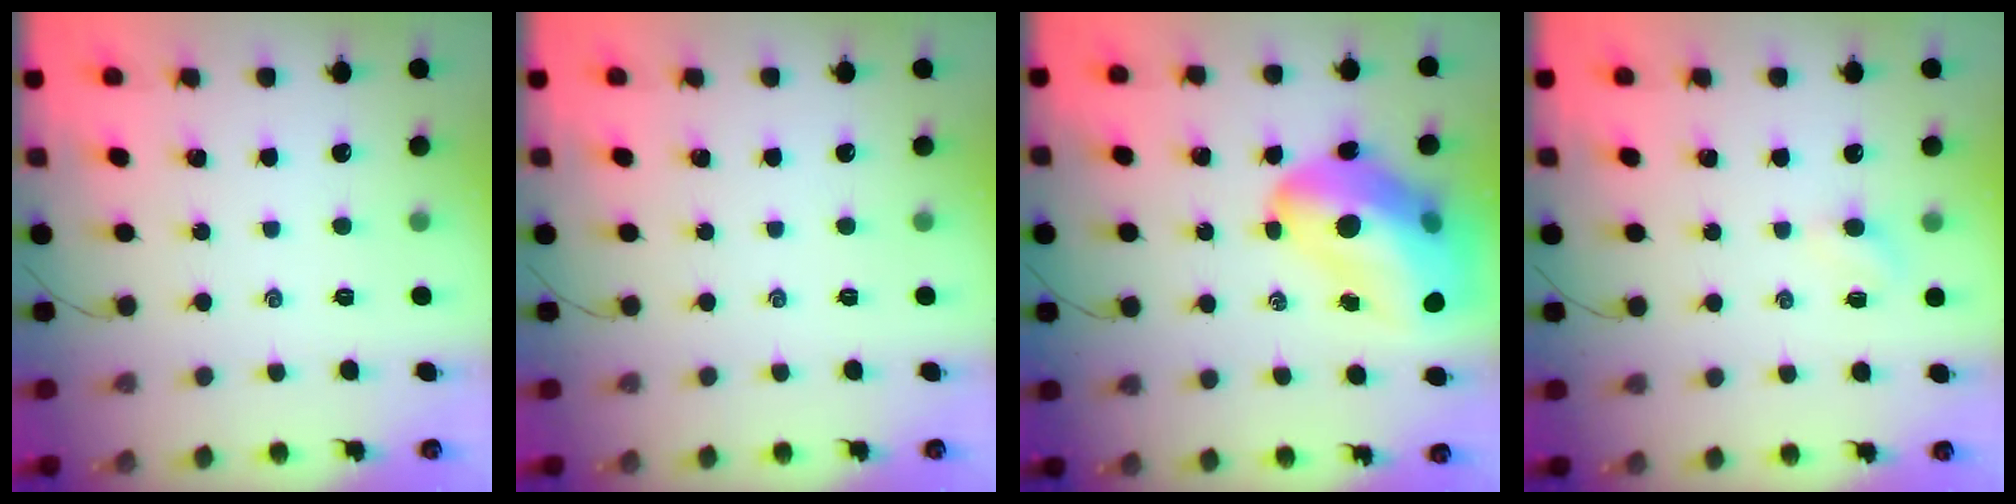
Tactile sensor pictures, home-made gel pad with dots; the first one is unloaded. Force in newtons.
{"total": 0.0}
{"total": 21.8, "press": 21.0, "slide": 5.8}
{"total": 2.8, "press": 2.6, "slide": 1.0}